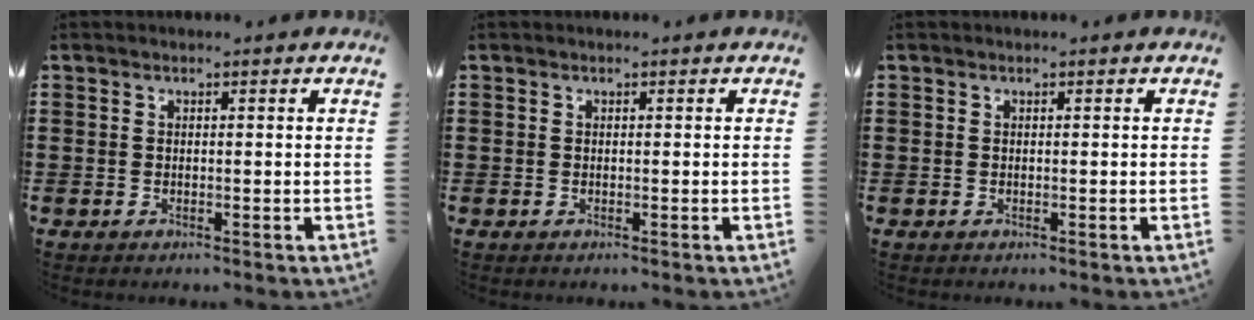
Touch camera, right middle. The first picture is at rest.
{"total": 0.0}
{"total": 0.0}